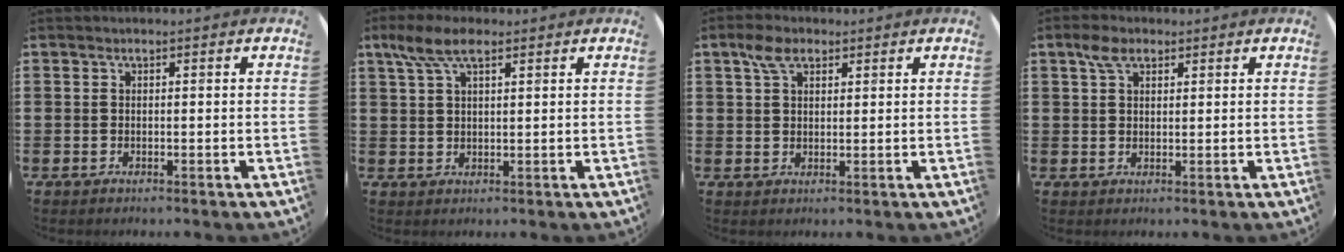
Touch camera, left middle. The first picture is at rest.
{"total": 5.6, "force": [3.3, 2.3, 3.9], "torque": [-0.076, 0.006, 0.057]}
{"total": 3.9, "force": [2.4, 2.1, 2.2], "torque": [-0.040, 0.006, 0.043]}
{"total": 3.3, "force": [2.2, 1.8, 1.8], "torque": [-0.031, 0.004, 0.038]}